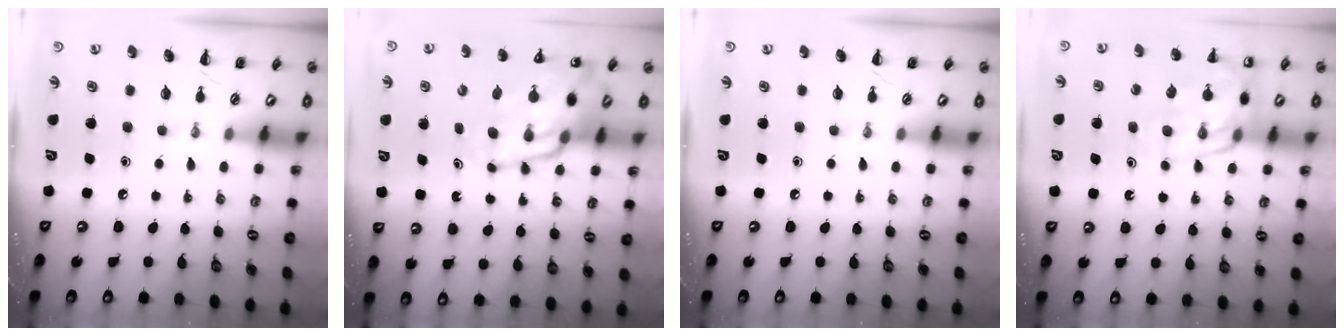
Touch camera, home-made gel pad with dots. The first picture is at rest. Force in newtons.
{"total": 18.2, "press": 17.5, "slide": 5.0}
{"total": 0.0}
{"total": 14.3, "press": 14.2, "slide": 2.3}